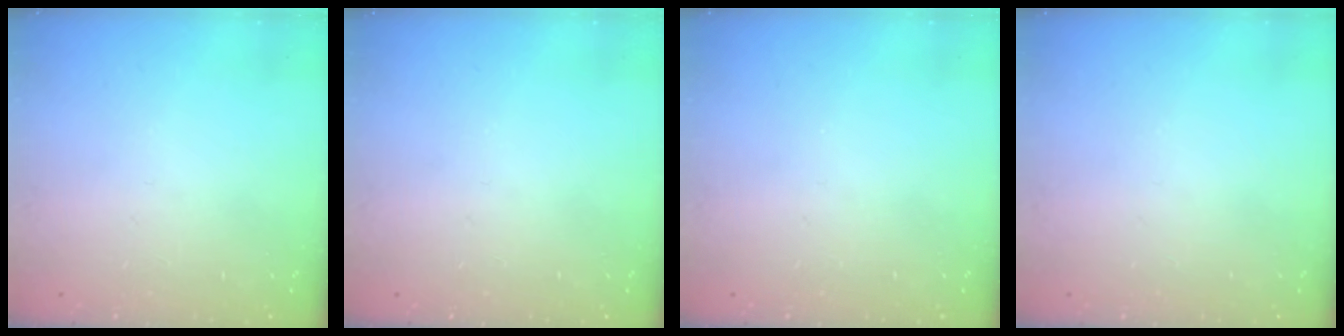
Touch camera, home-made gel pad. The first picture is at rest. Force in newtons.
{"total": 0.0}
{"total": 0.0}
{"total": 0.0}